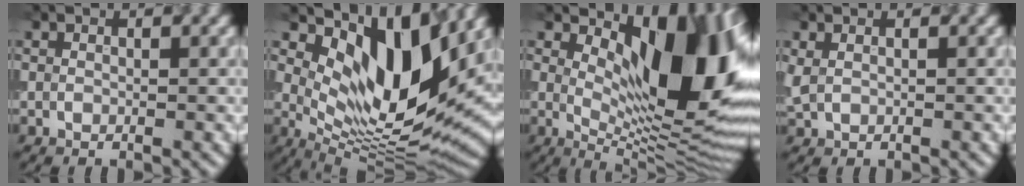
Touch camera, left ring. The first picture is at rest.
{"total": 11.6, "force": [4.8, 4.6, 9.5], "torque": [-0.146, -0.014, 0.094]}
{"total": 13.4, "force": [3.6, 6.0, 11.4], "torque": [-0.139, -0.004, 0.061]}
{"total": 1.0, "force": [0.6, 0.5, 0.6], "torque": [-0.013, 0.001, 0.015]}